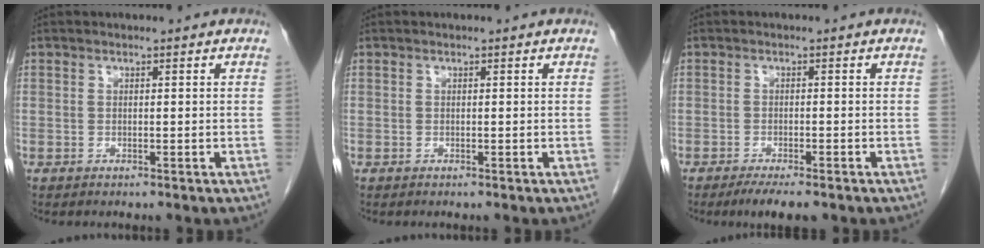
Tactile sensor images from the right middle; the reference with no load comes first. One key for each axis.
{"total": 0.0}
{"total": 4.8, "fx": -3.6, "fy": 1.0, "fz": 3.0, "tx": -0.044, "ty": -0.009, "tz": -0.052}